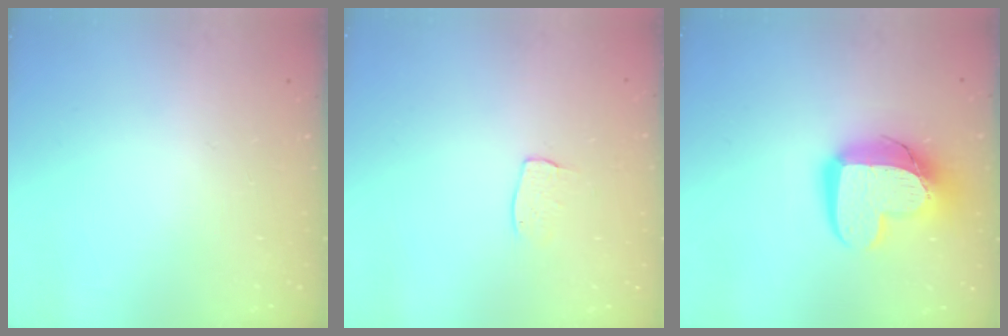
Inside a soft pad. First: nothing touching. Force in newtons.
{"total": 5.0, "press": 5.0, "slide": 0.3}
{"total": 15.1, "press": 15.0, "slide": 1.4}